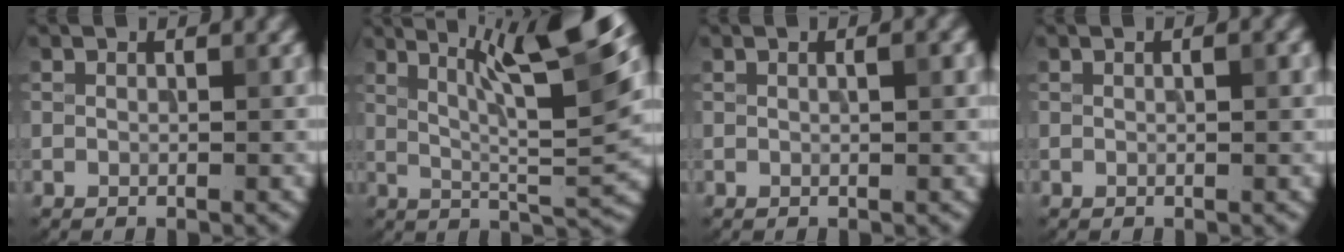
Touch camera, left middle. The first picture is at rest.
{"total": 10.0, "force": [5.0, 1.5, 8.5], "torque": [-0.126, 0.008, 0.085]}
{"total": 1.6, "force": [0.4, 0.3, 1.5], "torque": [-0.014, -0.003, 0.007]}
{"total": 1.1, "force": [0.2, 0.2, 1.1], "torque": [-0.012, -0.002, 0.003]}